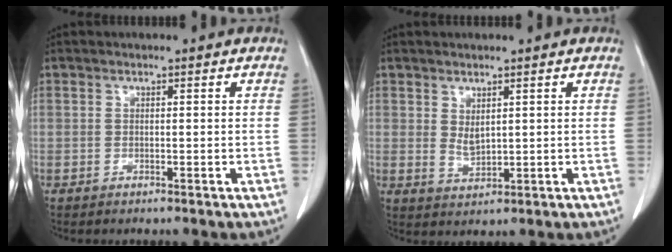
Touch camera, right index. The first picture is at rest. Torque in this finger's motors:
{"motor_torque": [0.30, -0.03, 0.16, 0.04]}